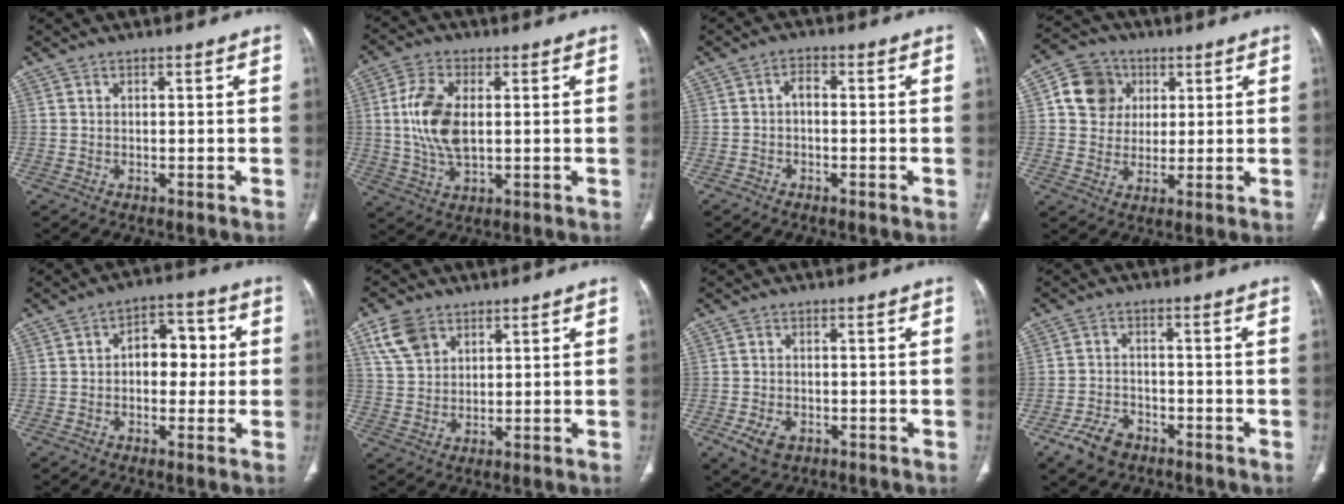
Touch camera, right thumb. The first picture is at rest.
{"total": 10.8, "force": [1.0, 5.8, 9.0], "torque": [-0.191, -0.001, 0.024]}
{"total": 2.3, "force": [-0.6, 1.6, 1.6], "torque": [-0.022, 0.015, -0.018]}
{"total": 9.8, "force": [2.8, 8.7, 3.5], "torque": [-0.037, -0.002, 0.043]}
{"total": 8.4, "force": [0.3, 5.6, 6.3], "torque": [-0.050, 0.026, -0.002]}
{"total": 7.4, "force": [4.1, 5.0, 3.6], "torque": [-0.057, -0.011, 0.085]}
{"total": 4.8, "force": [-2.1, 3.2, 2.9], "torque": [-0.057, 0.002, -0.030]}
{"total": 6.4, "force": [-3.9, 4.2, 3.0], "torque": [-0.050, 0.021, -0.067]}